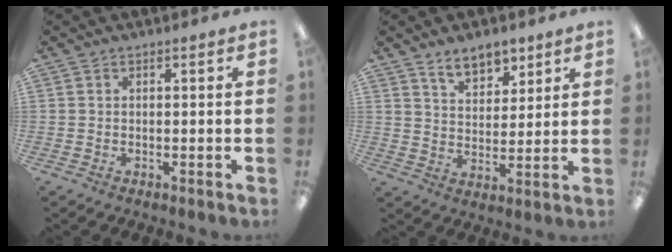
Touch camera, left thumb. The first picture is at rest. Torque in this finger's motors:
{"motor_torque": [1.33, 0.66, 0.74, -0.53, 0.04]}